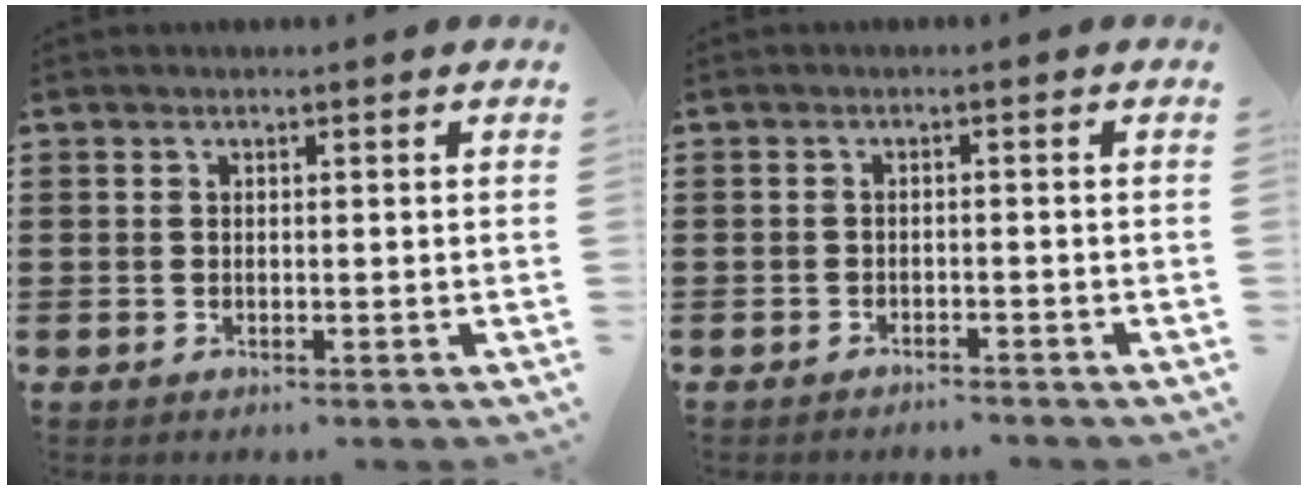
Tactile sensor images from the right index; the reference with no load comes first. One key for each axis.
{"total": 1.6, "fx": -1.5, "fy": 0.1, "fz": 0.0, "tx": -0.006, "ty": 0.001, "tz": -0.033}